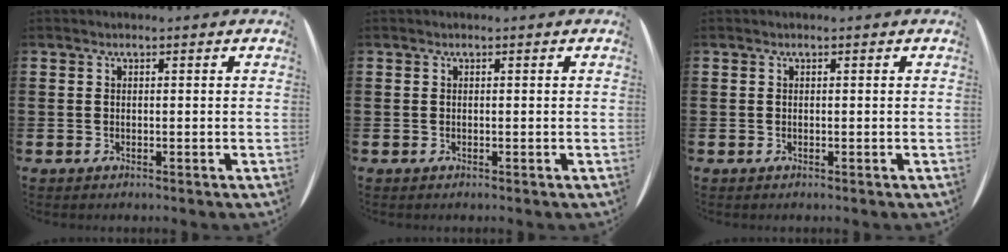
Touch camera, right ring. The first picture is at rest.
{"total": 0.0}
{"total": 0.0}